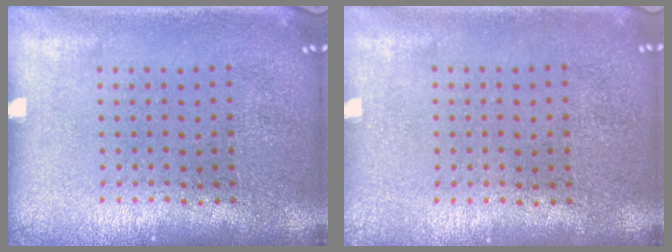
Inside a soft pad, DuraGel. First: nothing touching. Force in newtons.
{"total": 0.0}